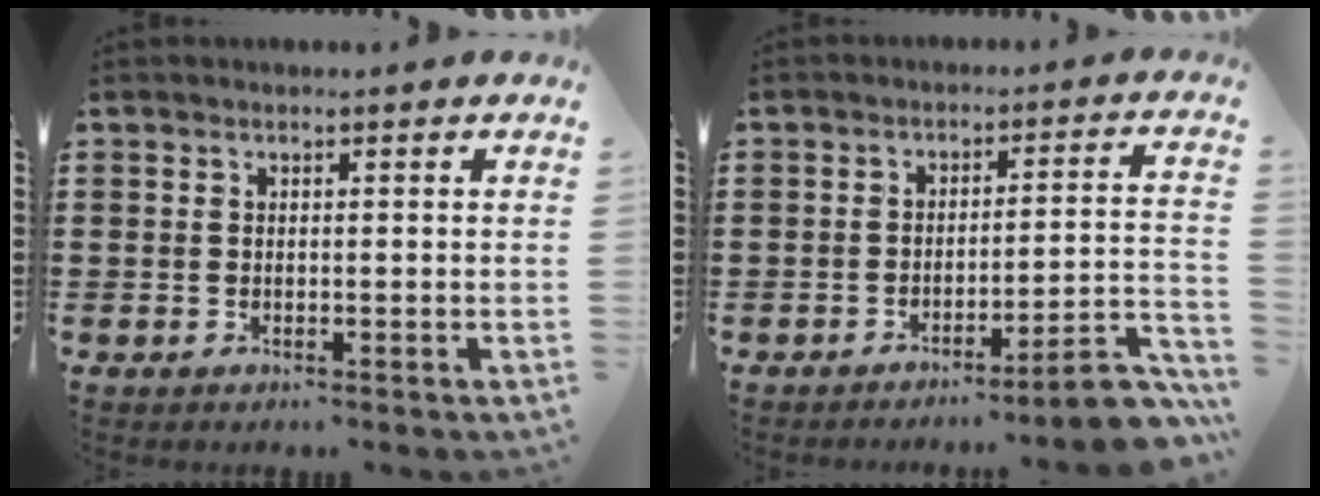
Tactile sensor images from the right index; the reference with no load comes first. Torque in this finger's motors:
{"motor_torque": [0.51, -0.46, 0.17, 0.02]}